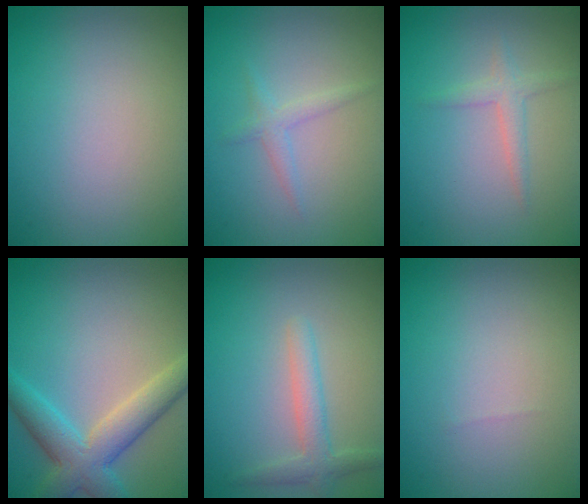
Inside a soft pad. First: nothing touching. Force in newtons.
{"total": 1.4, "press": 1.4, "slide": 0.0}
{"total": 1.7, "press": 1.7, "slide": 0.1}
{"total": 5.4, "press": 5.4, "slide": 0.2}
{"total": 2.4, "press": 2.4, "slide": 0.1}
{"total": 0.0}